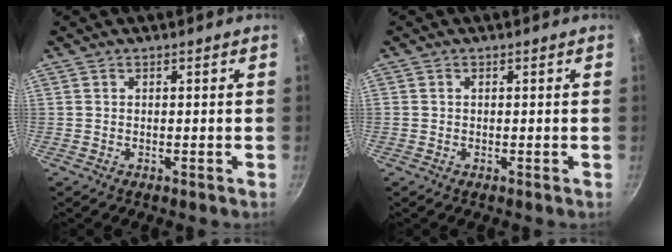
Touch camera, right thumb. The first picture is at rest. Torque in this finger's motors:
{"motor_torque": [-0.17, -0.38, -0.02, 0.49, -0.05]}